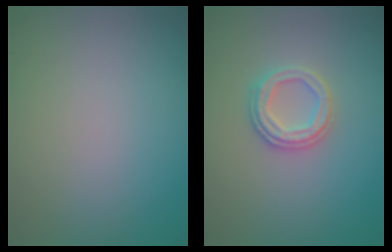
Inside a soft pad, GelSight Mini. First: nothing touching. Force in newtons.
{"total": 2.5, "press": 2.4, "slide": 0.6}